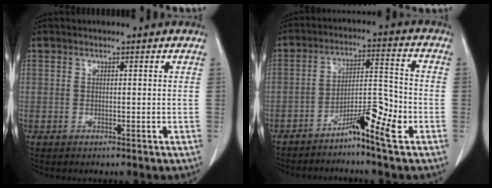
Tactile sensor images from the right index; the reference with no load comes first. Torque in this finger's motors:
{"motor_torque": [0.22, -0.21, 0.17, 0.06]}